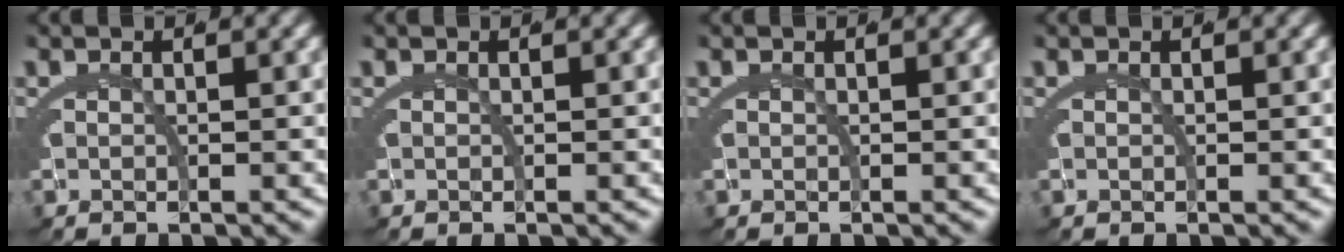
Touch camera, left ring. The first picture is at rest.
{"total": 0.0}
{"total": 0.0}
{"total": 0.0}